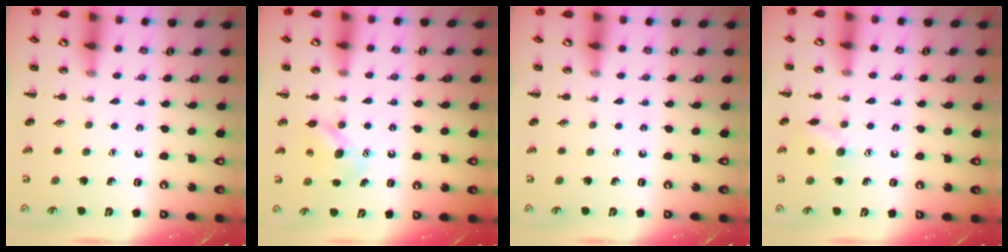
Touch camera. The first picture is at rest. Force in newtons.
{"total": 5.2, "press": 5.1, "slide": 0.9}
{"total": 0.0}
{"total": 7.0, "press": 7.0, "slide": 0.7}